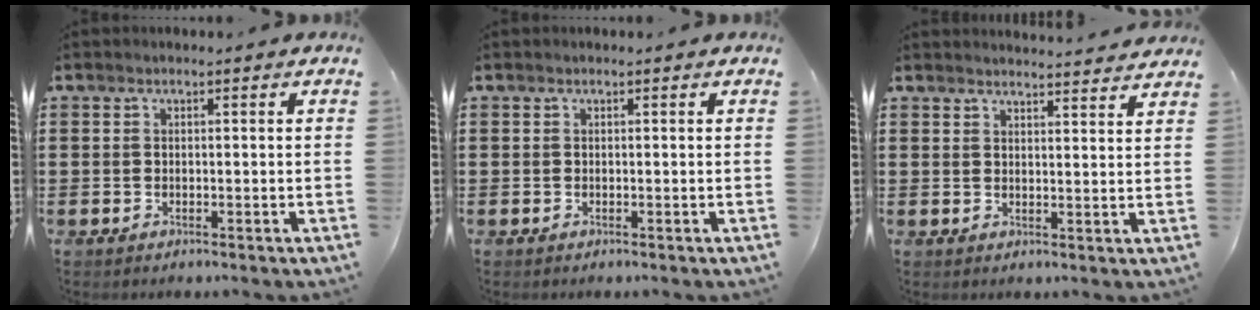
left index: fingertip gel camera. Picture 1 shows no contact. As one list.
[{"total": 0.0}, {"total": 2.7, "force": [2.7, -0.4, 0.0], "torque": [-0.001, -0.018, 0.048]}]